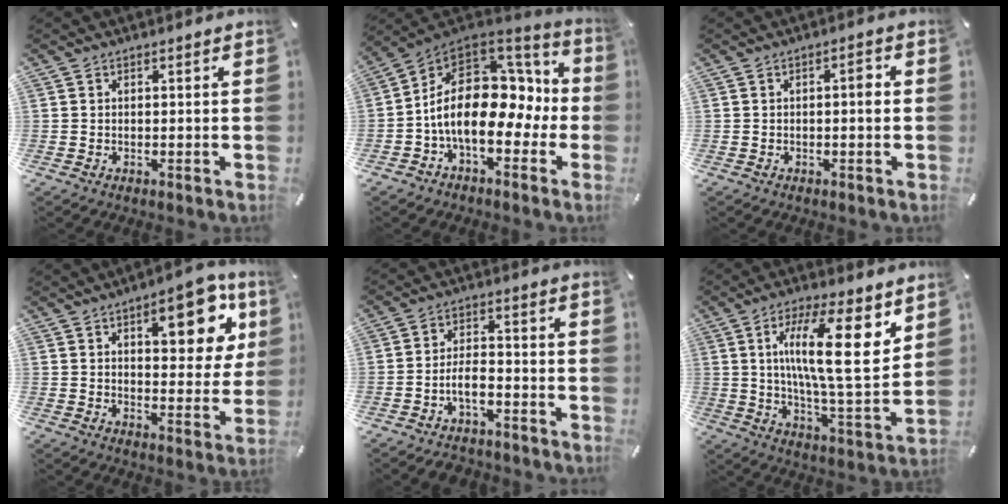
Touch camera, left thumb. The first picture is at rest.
{"total": 19.0, "force": [-1.1, 11.6, 15.0], "torque": [-0.277, -0.011, -0.016]}
{"total": 2.7, "force": [-0.1, 0.8, 2.6], "torque": [-0.041, 0.006, -0.008]}
{"total": 14.5, "force": [6.9, 6.6, 10.9], "torque": [-0.130, -0.029, 0.109]}
{"total": 6.6, "force": [-3.8, 3.3, 4.2], "torque": [-0.084, 0.018, -0.072]}
{"total": 19.0, "force": [6.8, 5.5, 16.8], "torque": [-0.282, -0.029, 0.098]}